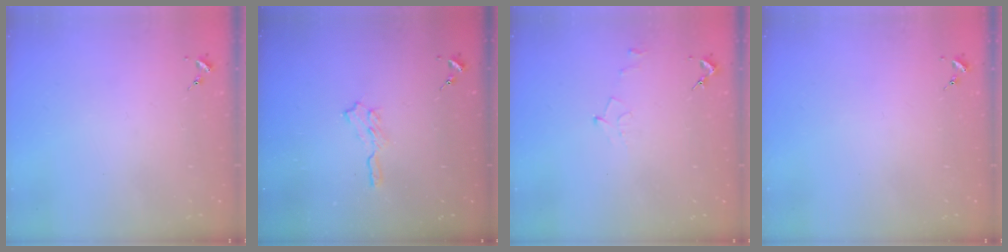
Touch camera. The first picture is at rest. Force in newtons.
{"total": 6.9, "press": 6.9, "slide": 0.6}
{"total": 4.9, "press": 4.9, "slide": 0.6}
{"total": 0.0}